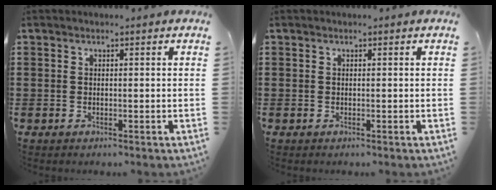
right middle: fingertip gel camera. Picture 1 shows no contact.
{"total": 0.0}